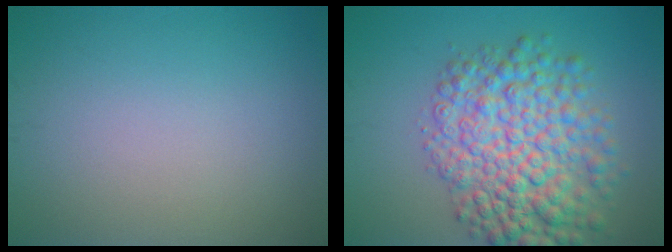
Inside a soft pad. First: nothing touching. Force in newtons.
{"total": 8.8, "press": 8.8, "slide": 0.1}